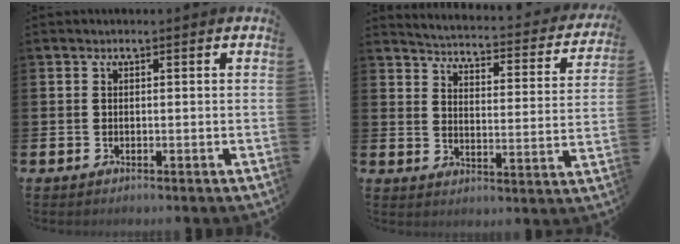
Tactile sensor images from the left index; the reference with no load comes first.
{"total": 3.2, "force": [3.0, 0.6, 0.8], "torque": [-0.040, -0.033, 0.042]}